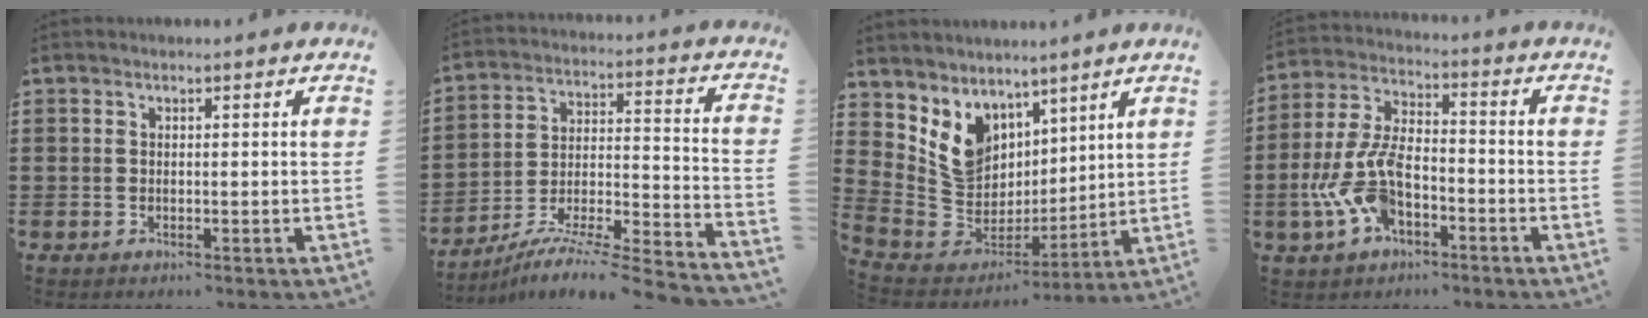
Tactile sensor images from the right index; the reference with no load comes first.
{"total": 7.6, "force": [-6.7, -0.2, 3.6], "torque": [-0.055, -0.007, -0.136]}
{"total": 8.9, "force": [4.8, 7.2, 2.2], "torque": [-0.097, -0.038, 0.100]}
{"total": 10.4, "force": [-4.1, 5.1, 8.1], "torque": [-0.206, -0.006, -0.082]}